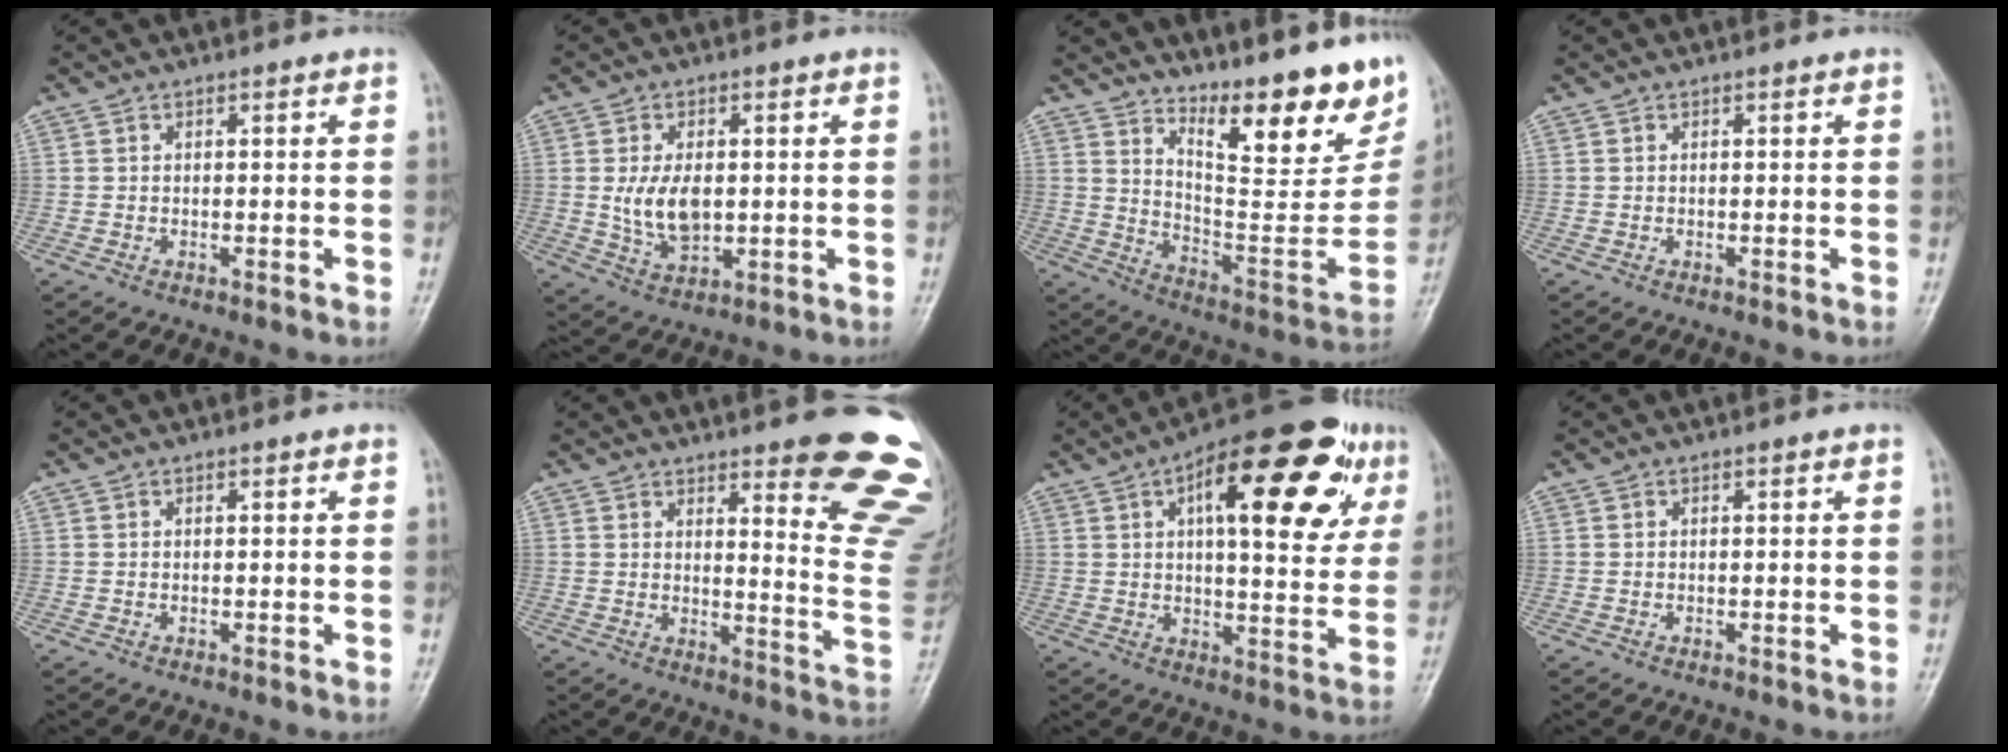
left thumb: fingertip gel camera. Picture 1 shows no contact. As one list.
[{"total": 7.8, "force": [0.4, 4.7, 6.2], "torque": [-0.109, -0.007, 0.015]}, {"total": 23.7, "force": [15.6, 7.4, 16.2], "torque": [-0.195, -0.103, 0.236]}, {"total": 0.0}, {"total": 0.0}, {"total": 17.7, "force": [11.9, 3.1, 12.7], "torque": [-0.121, -0.089, 0.145]}, {"total": 24.1, "force": [9.3, 9.5, 20.1], "torque": [-0.252, 0.004, 0.126]}, {"total": 0.0}]